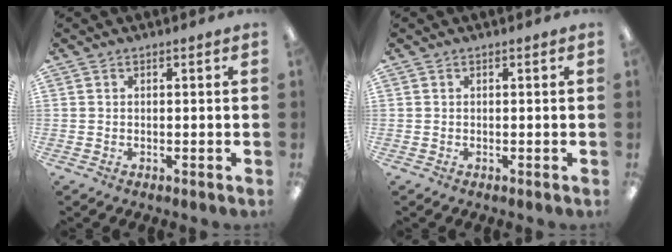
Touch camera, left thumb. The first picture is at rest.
{"total": 0.0}